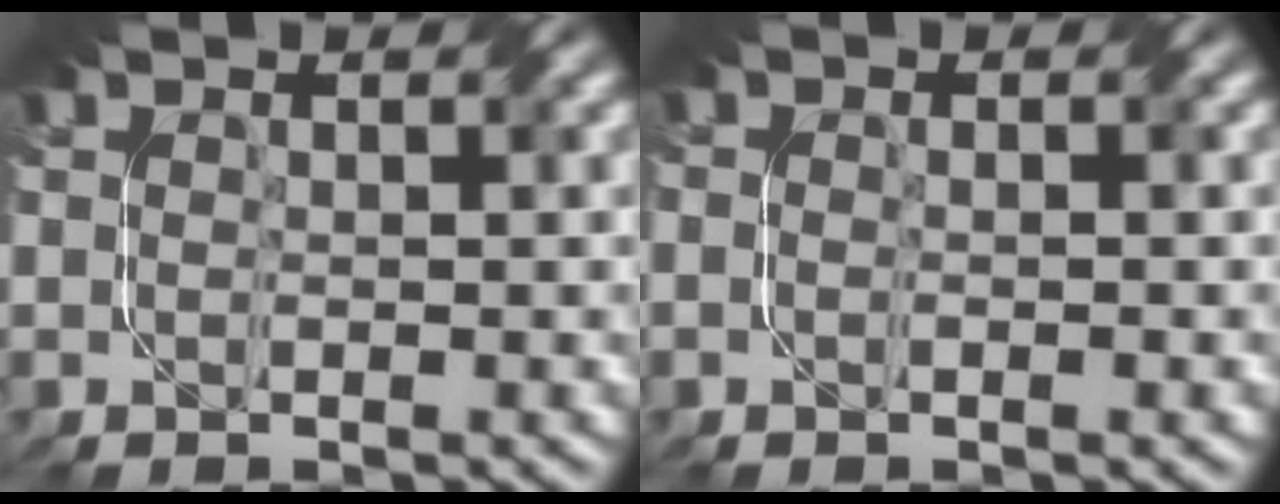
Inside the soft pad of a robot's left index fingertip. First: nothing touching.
{"total": 1.2, "force": [-0.2, 0.7, 0.9], "torque": [-0.011, -0.002, -0.009]}